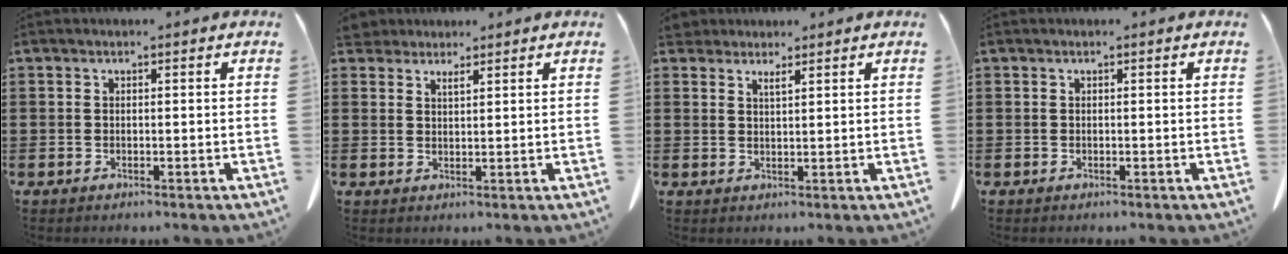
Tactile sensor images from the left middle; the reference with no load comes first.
{"total": 2.3, "force": [2.0, 0.7, 0.7], "torque": [-0.012, -0.002, 0.038]}
{"total": 2.0, "force": [1.8, 0.3, 0.8], "torque": [-0.020, 0.001, 0.034]}
{"total": 0.0}